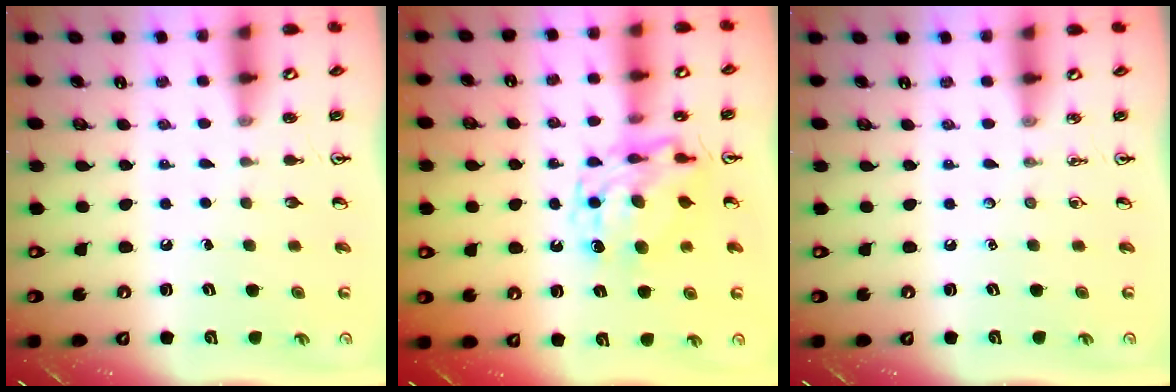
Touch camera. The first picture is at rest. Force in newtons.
{"total": 11.5, "press": 11.4, "slide": 1.2}
{"total": 0.0}